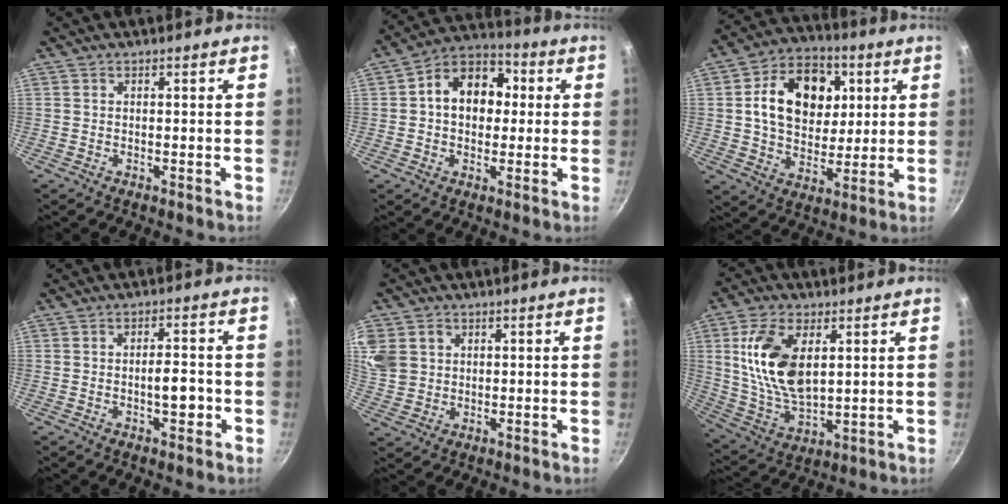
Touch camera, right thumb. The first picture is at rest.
{"total": 13.0, "force": [1.5, 9.7, 8.5], "torque": [-0.087, 0.027, 0.003]}
{"total": 17.8, "force": [4.2, 13.2, 11.2], "torque": [-0.143, 0.003, 0.064]}
{"total": 5.1, "force": [-1.5, 2.2, 4.3], "torque": [-0.045, 0.015, -0.021]}
{"total": 12.8, "force": [3.3, 10.8, 6.0], "torque": [-0.145, 0.011, 0.073]}
{"total": 15.5, "force": [4.0, 8.5, 12.4], "torque": [-0.225, -0.018, 0.086]}